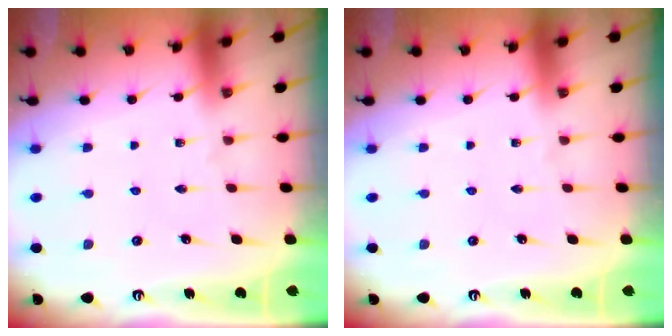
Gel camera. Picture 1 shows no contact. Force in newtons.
{"total": 0.0}